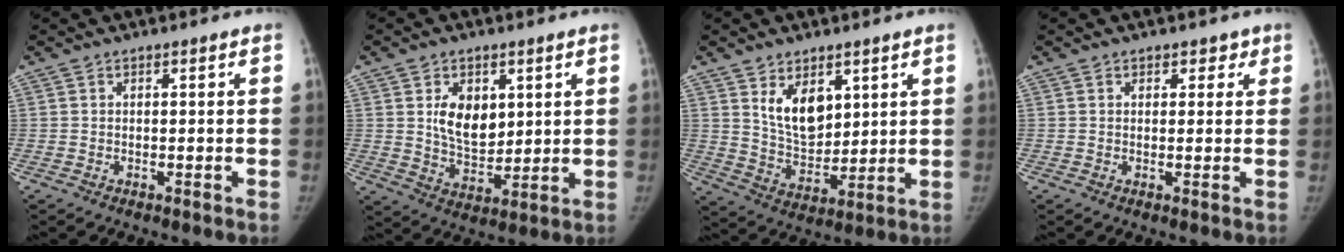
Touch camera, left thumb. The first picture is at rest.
{"total": 9.6, "force": [3.0, 6.4, 6.5], "torque": [-0.074, -0.025, 0.062]}
{"total": 9.9, "force": [4.3, 6.1, 6.5], "torque": [-0.078, -0.035, 0.089]}
{"total": 2.3, "force": [1.4, 1.7, 0.8], "torque": [0.018, -0.006, 0.014]}